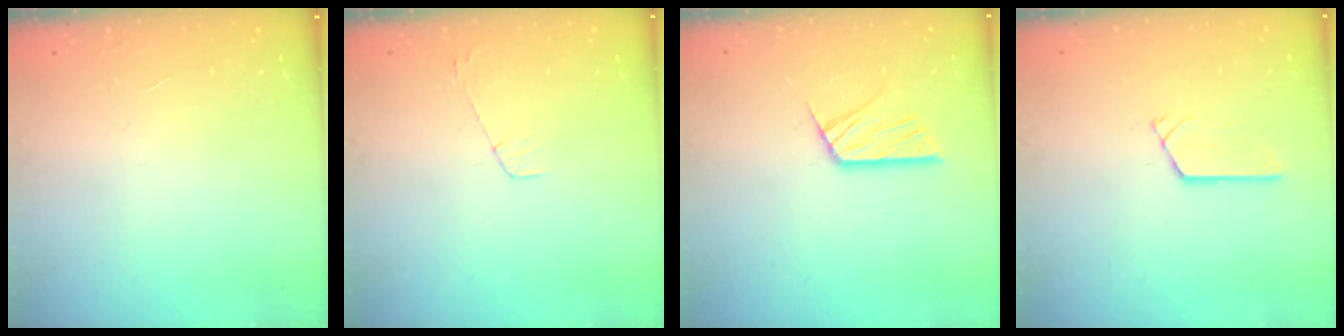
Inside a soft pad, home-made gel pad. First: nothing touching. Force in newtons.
{"total": 3.7, "press": 3.6, "slide": 0.4}
{"total": 10.2, "press": 10.2, "slide": 0.7}
{"total": 2.4, "press": 2.4, "slide": 0.2}